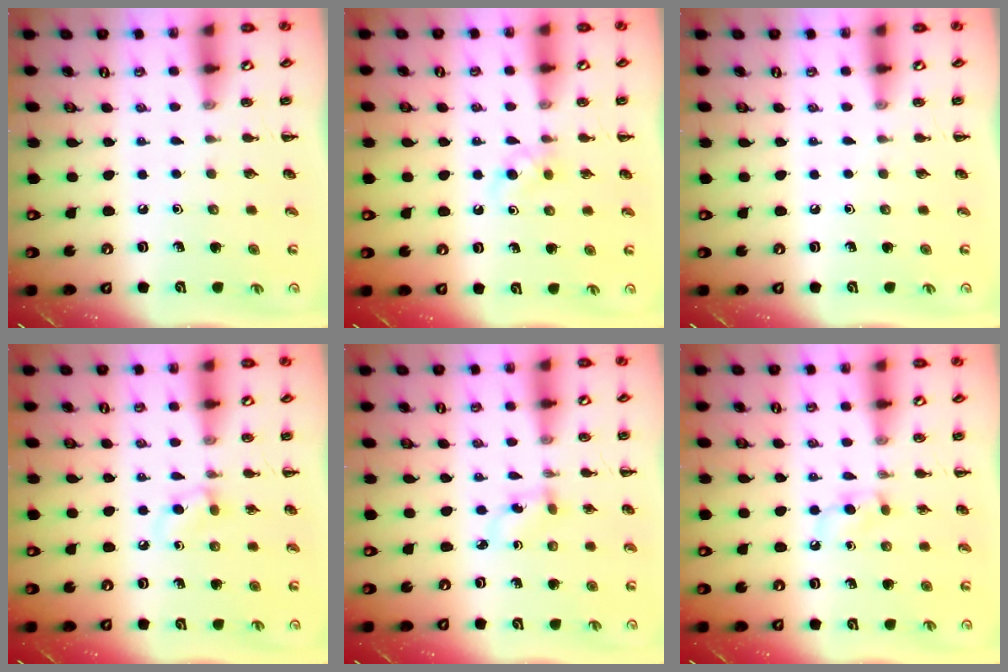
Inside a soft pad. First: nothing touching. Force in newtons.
{"total": 4.9, "press": 4.7, "slide": 1.6}
{"total": 0.0}
{"total": 4.3, "press": 3.9, "slide": 1.8}
{"total": 2.6, "press": 2.3, "slide": 1.1}
{"total": 3.5, "press": 3.1, "slide": 1.6}